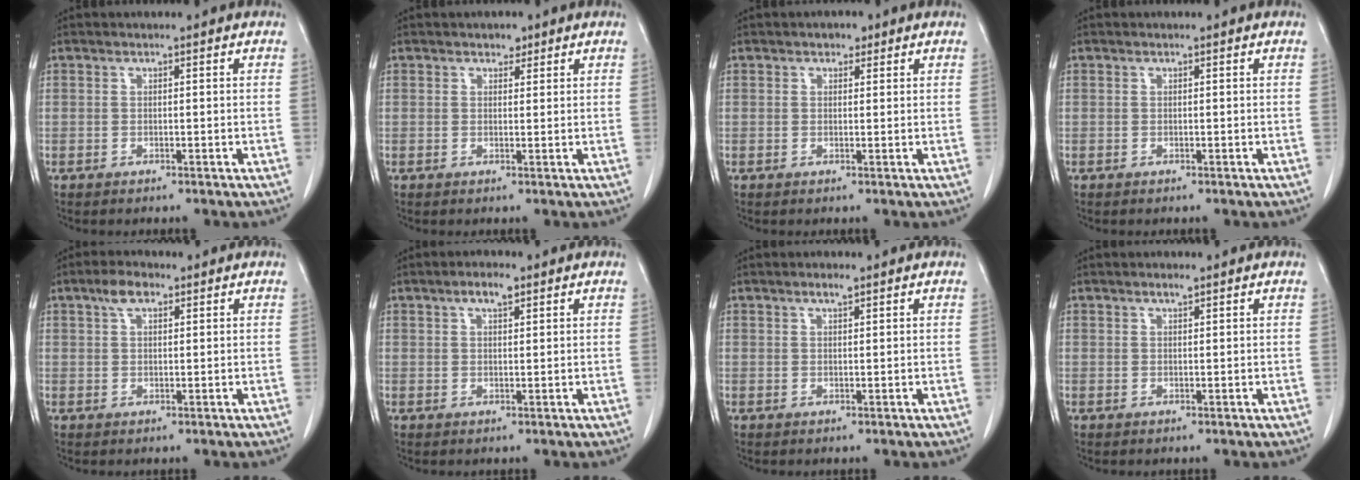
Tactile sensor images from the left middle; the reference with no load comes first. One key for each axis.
{"total": 1.3, "fx": 1.0, "fy": 0.8, "fz": 0.4, "tx": -0.005, "ty": -0.001, "tz": 0.013}
{"total": 1.5, "fx": 1.0, "fy": 0.9, "fz": 0.7, "tx": -0.011, "ty": 0.003, "tz": 0.013}
{"total": 0.0}
{"total": 3.4, "fx": 2.0, "fy": 1.5, "fz": 2.3, "tx": -0.047, "ty": 0.009, "tz": 0.038}
{"total": 2.9, "fx": 1.7, "fy": 0.9, "fz": 2.1, "tx": -0.040, "ty": 0.004, "tz": 0.030}
{"total": 1.5, "fx": 1.0, "fy": 0.3, "fz": 1.0, "tx": -0.020, "ty": 0.000, "tz": 0.019}
{"total": 1.0, "fx": 0.8, "fy": 0.2, "fz": 0.7, "tx": -0.016, "ty": -0.001, "tz": 0.016}